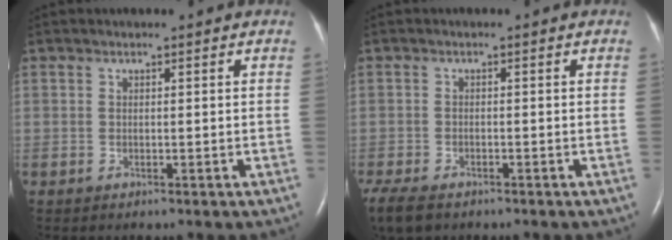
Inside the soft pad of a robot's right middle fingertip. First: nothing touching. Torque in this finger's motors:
{"motor_torque": [0.22, -0.22, 0.02, 0.04]}